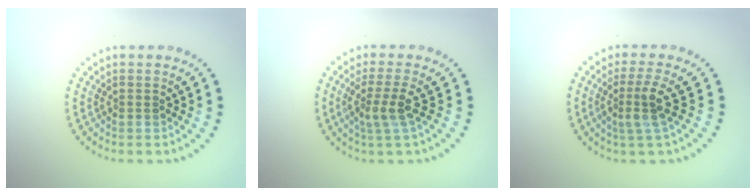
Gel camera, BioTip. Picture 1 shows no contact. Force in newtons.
{"total": 2.7, "press": 2.0, "slide": 1.9}
{"total": 2.9, "press": 2.1, "slide": 2.0}